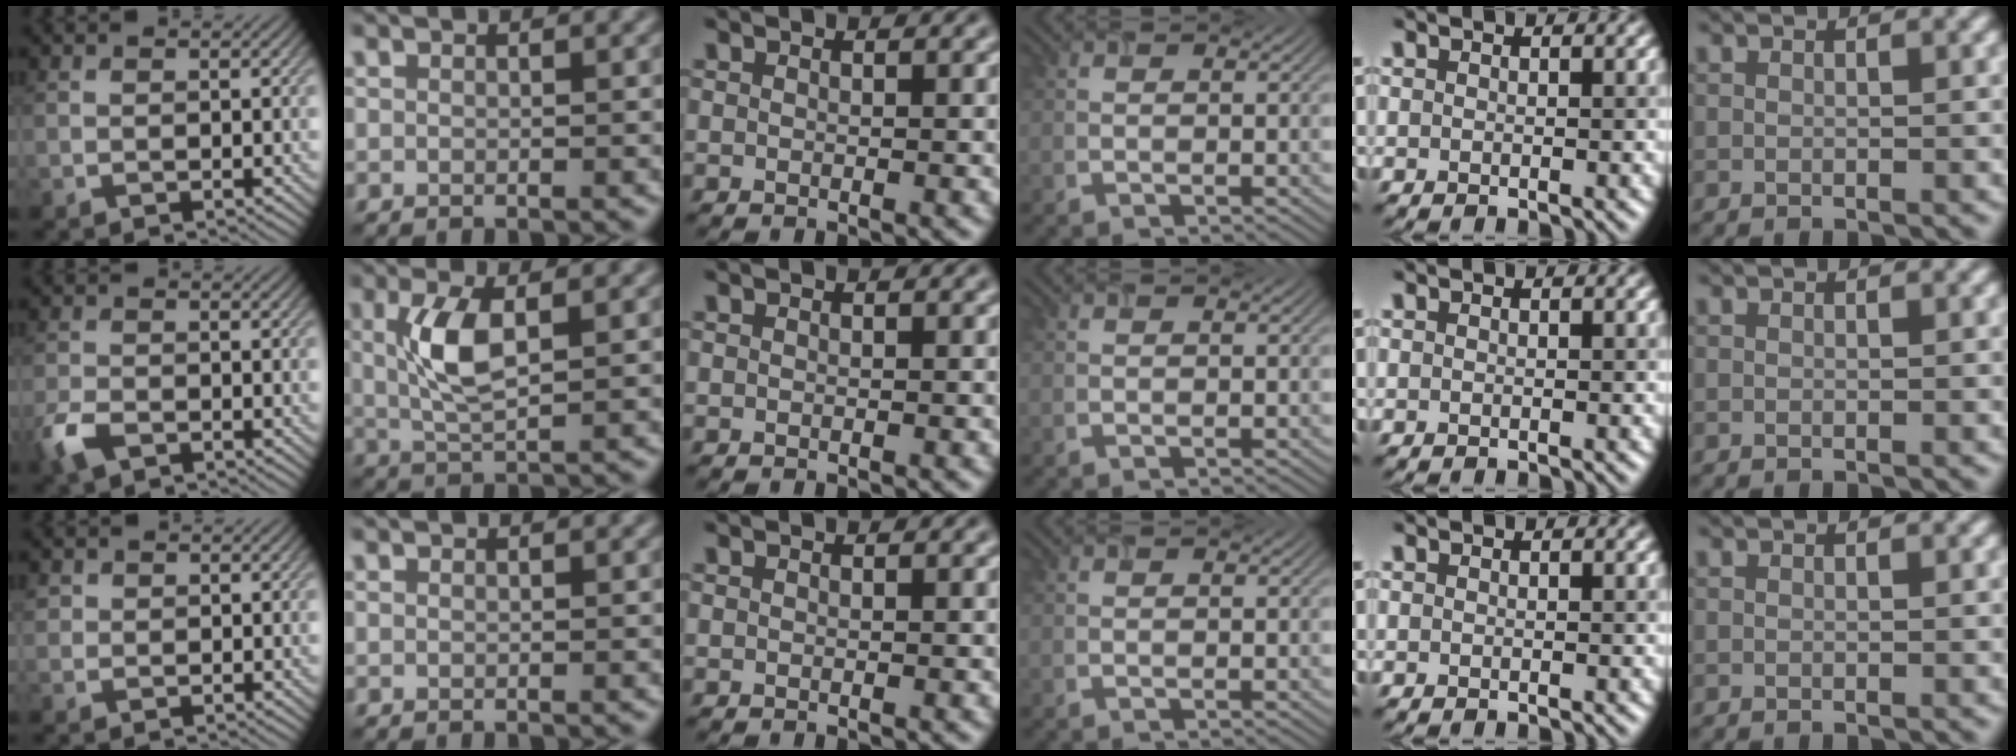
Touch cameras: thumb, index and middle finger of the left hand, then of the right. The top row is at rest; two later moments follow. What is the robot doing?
{"motion": "insert", "object": "airpods case & airpods"}